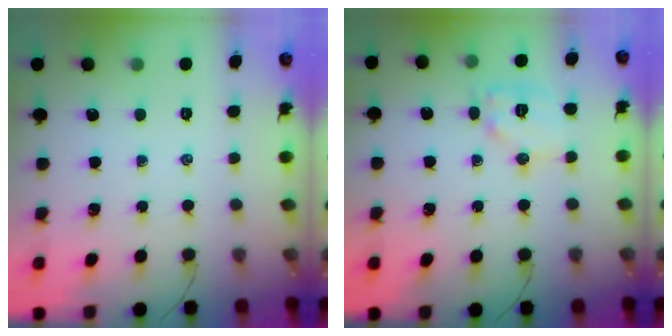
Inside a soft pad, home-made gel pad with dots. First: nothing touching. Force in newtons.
{"total": 9.8, "press": 9.8, "slide": 0.4}